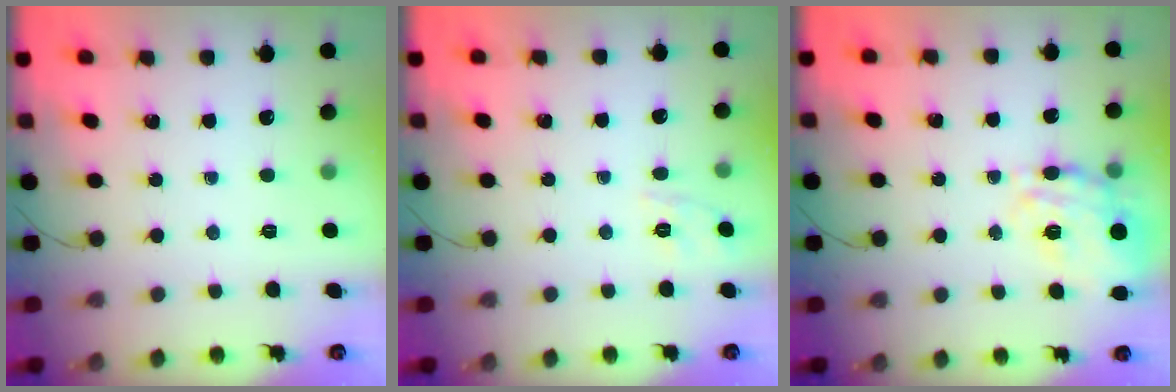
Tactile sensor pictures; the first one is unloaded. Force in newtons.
{"total": 1.8, "press": 0.5, "slide": 1.7}
{"total": 20.3, "press": 20.1, "slide": 2.7}